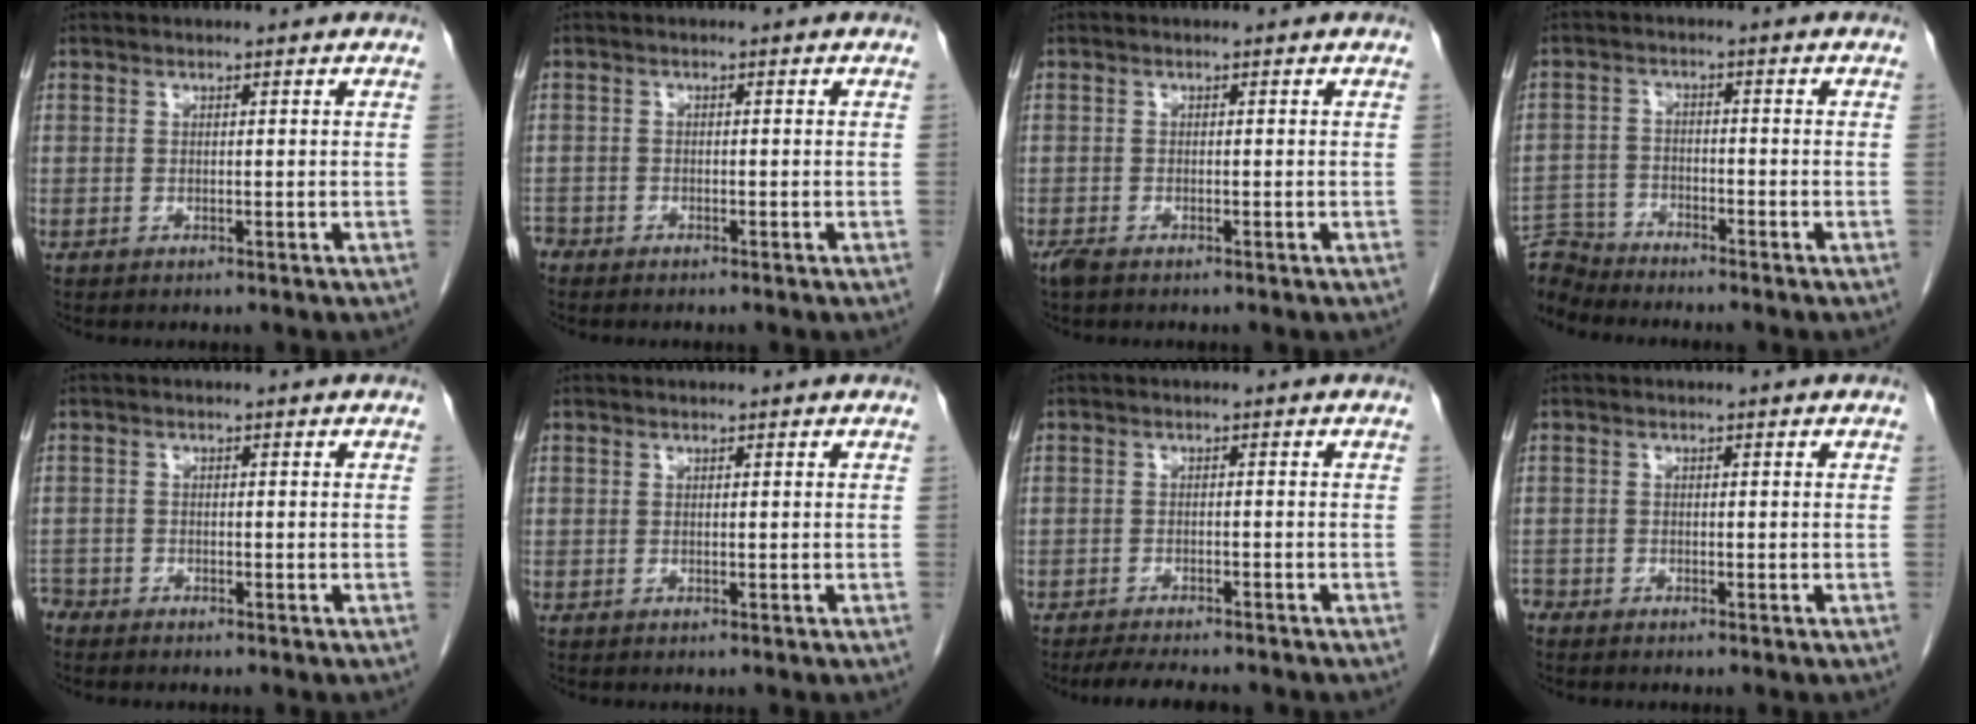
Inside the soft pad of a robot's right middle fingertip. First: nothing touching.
{"total": 1.7, "force": [-1.5, 0.7, 0.1], "torque": [-0.001, 0.000, -0.026]}
{"total": 1.8, "force": [-1.4, 0.5, 1.1], "torque": [-0.028, -0.007, -0.025]}
{"total": 5.8, "force": [-5.7, 0.3, -0.9], "torque": [0.020, 0.000, -0.109]}
{"total": 2.2, "force": [-2.1, 0.7, 0.0], "torque": [0.003, -0.002, -0.038]}
{"total": 0.0}
{"total": 7.3, "force": [-6.4, 1.4, 3.2], "torque": [-0.049, -0.012, -0.094]}
{"total": 1.3, "force": [-1.2, 0.5, 0.1], "torque": [0.001, 0.000, -0.021]}